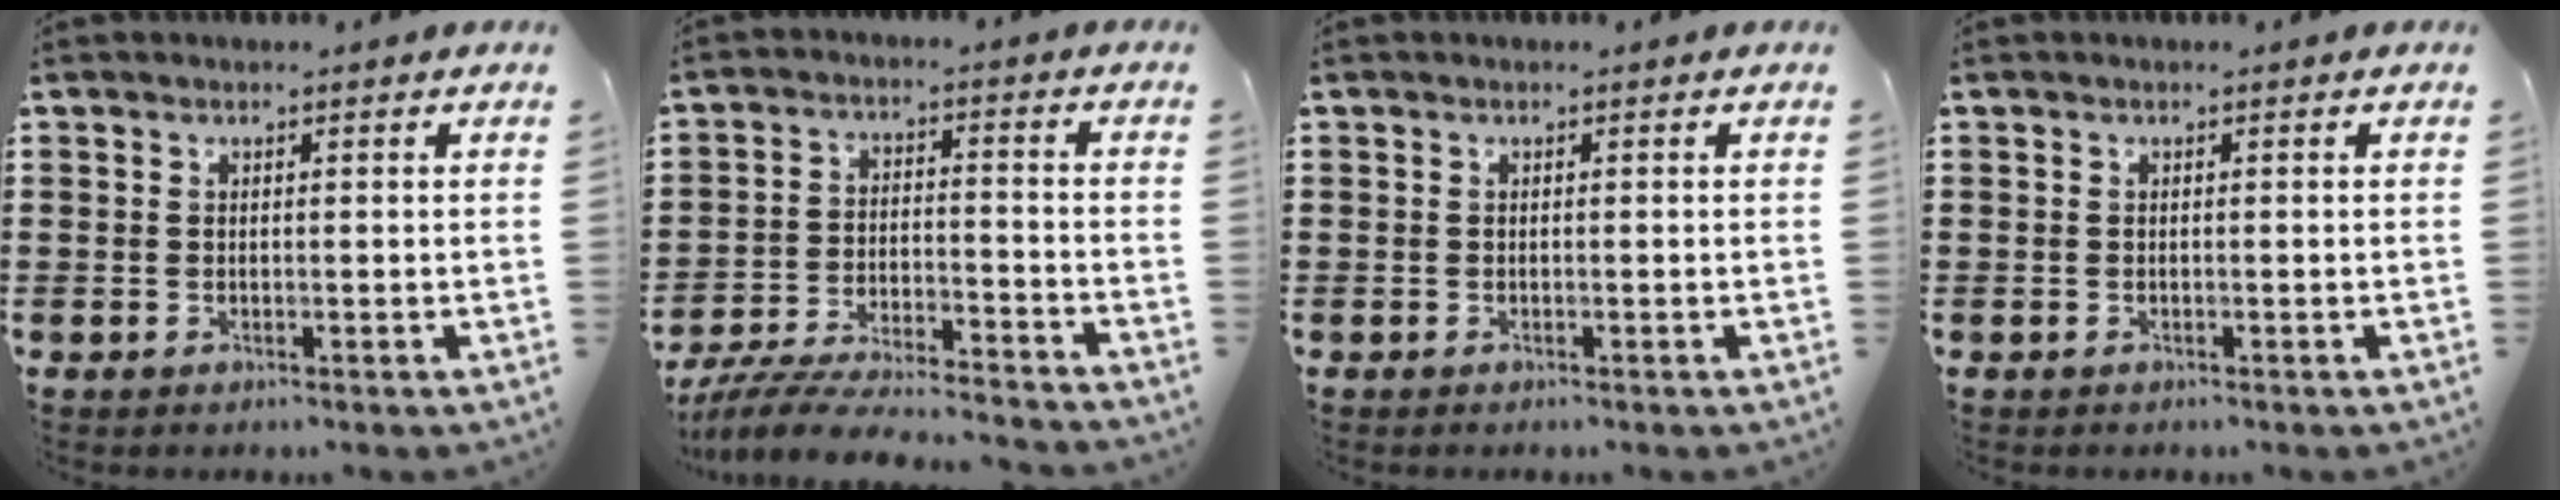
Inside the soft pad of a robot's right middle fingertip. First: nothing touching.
{"total": 7.0, "force": [-6.6, 0.5, 2.1], "torque": [-0.046, -0.001, -0.130]}
{"total": 0.0}
{"total": 0.0}